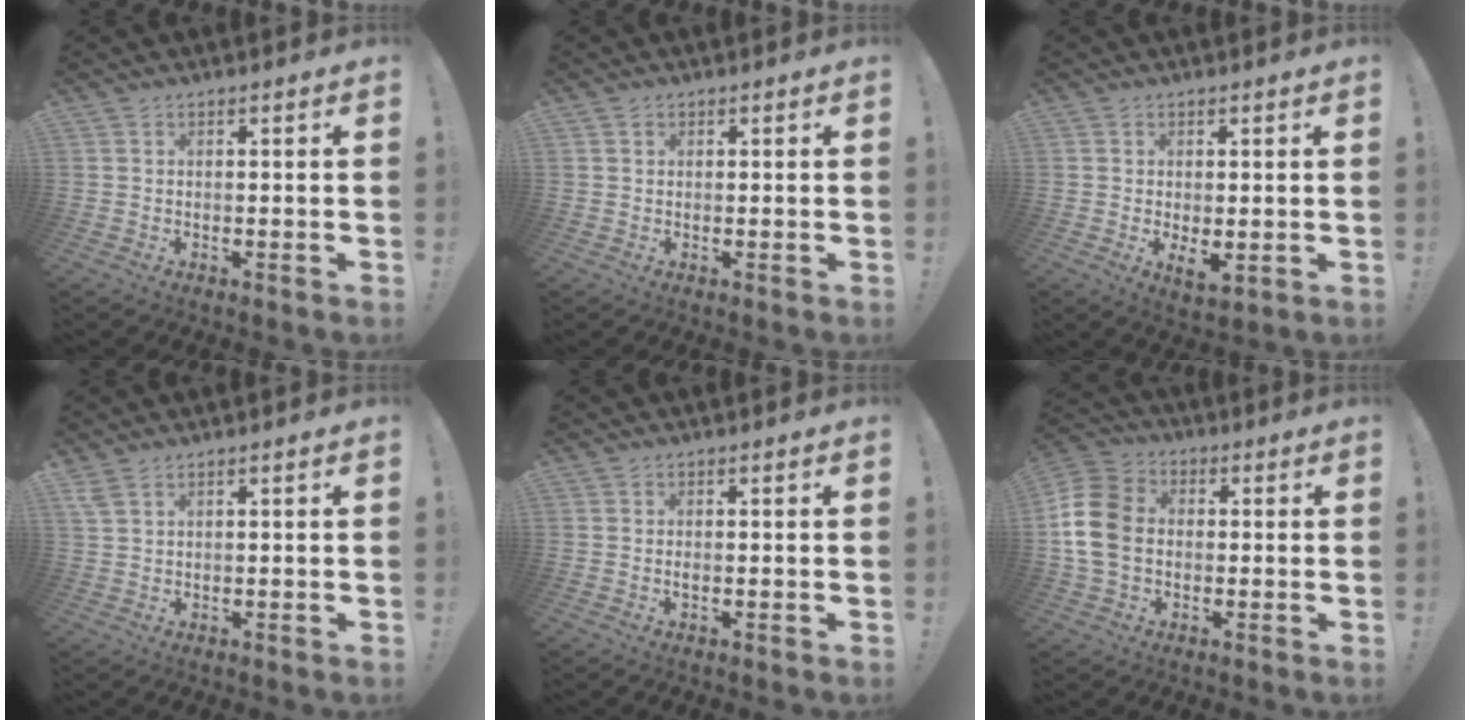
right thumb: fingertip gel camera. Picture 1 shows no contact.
{"total": 0.8, "force": [0.4, 0.7, 0.1], "torque": [0.003, 0.000, 0.007]}
{"total": 4.1, "force": [0.2, 2.2, 3.4], "torque": [-0.040, -0.009, 0.005]}
{"total": 2.6, "force": [1.6, 1.0, 1.8], "torque": [-0.042, -0.003, 0.033]}
{"total": 0.6, "force": [-0.3, 0.2, 0.5], "torque": [-0.004, -0.003, -0.007]}
{"total": 13.6, "force": [-0.2, 10.6, 8.5], "torque": [-0.168, 0.019, -0.001]}